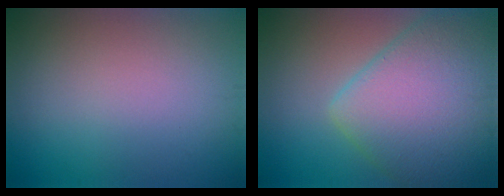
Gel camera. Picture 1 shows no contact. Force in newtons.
{"total": 9.7, "press": 9.7, "slide": 0.6}